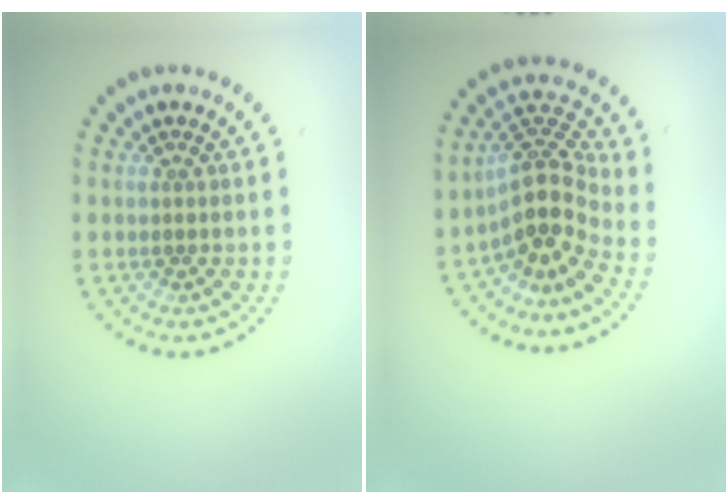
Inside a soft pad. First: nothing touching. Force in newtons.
{"total": 4.4, "press": 3.3, "slide": 2.8}